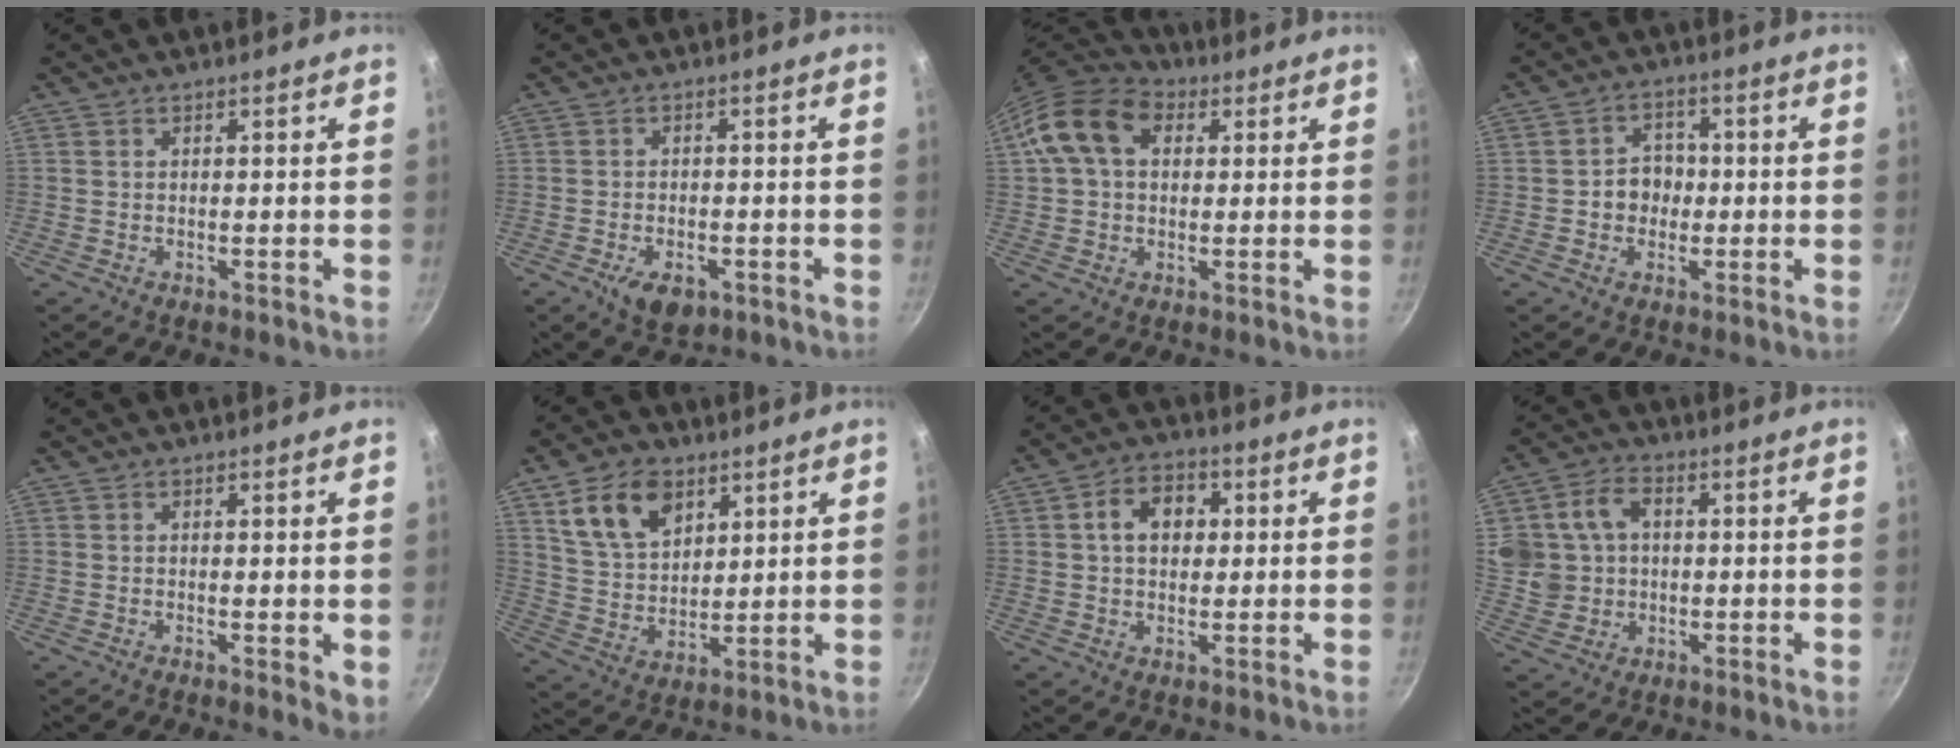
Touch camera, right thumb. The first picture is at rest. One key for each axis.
{"total": 6.0, "fx": -2.8, "fy": 3.4, "fz": 4.1, "tx": -0.060, "ty": 0.010, "tz": -0.037}
{"total": 12.5, "fx": 3.3, "fy": 8.8, "fz": 8.1, "tx": -0.127, "ty": 0.023, "tz": 0.041}
{"total": 5.4, "fx": -0.5, "fy": 4.6, "fz": 2.6, "tx": -0.004, "ty": 0.013, "tz": -0.013}
{"total": 2.7, "fx": 0.1, "fy": 1.0, "fz": 2.6, "tx": -0.031, "ty": -0.010, "tz": 0.000}
{"total": 12.3, "fx": 6.1, "fy": 8.0, "fz": 7.0, "tx": -0.100, "ty": -0.021, "tz": 0.122}
{"total": 7.6, "fx": 1.4, "fy": 5.7, "fz": 4.9, "tx": -0.054, "ty": 0.012, "tz": 0.013}
{"total": 10.0, "fx": 1.7, "fy": 8.4, "fz": 5.1, "tx": -0.075, "ty": 0.012, "tz": 0.034}